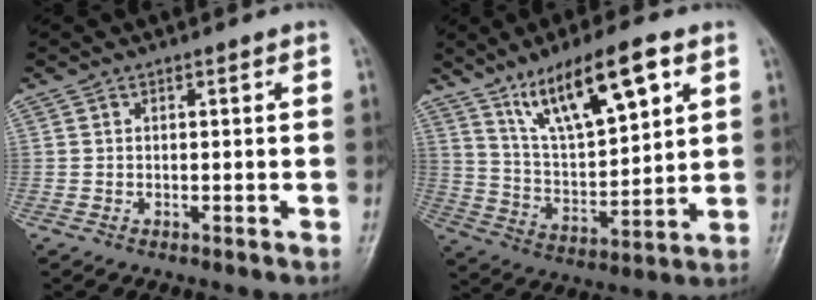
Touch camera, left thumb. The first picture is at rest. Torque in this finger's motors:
{"motor_torque": [0.49, 0.50, 1.80, -0.96, 0.39]}